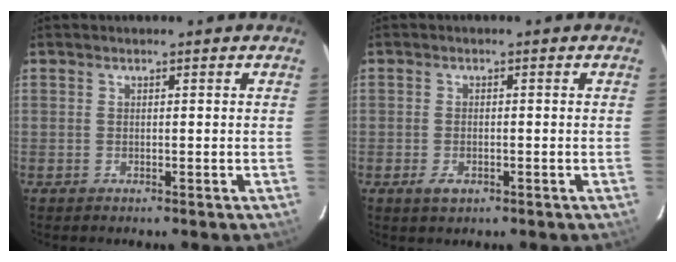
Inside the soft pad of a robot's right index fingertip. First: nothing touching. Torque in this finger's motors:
{"motor_torque": [0.24, 0.00, 0.08, 0.00]}